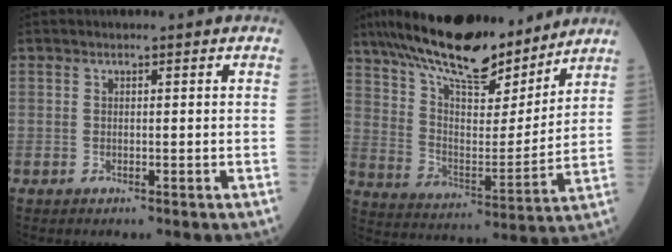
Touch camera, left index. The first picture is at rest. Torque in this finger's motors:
{"motor_torque": [0.98, -1.15, 1.05, 0.21]}